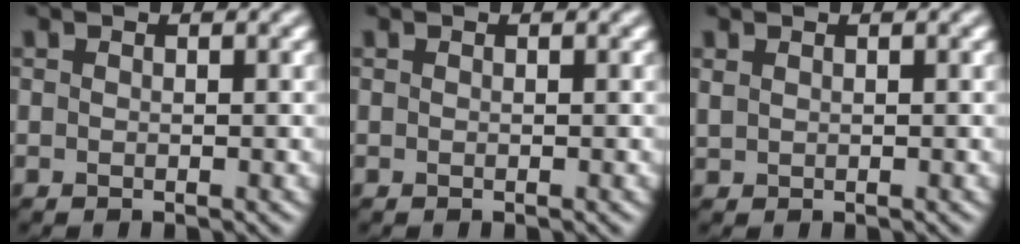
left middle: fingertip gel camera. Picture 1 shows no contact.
{"total": 0.0}
{"total": 0.6, "force": [0.5, 0.3, 0.3], "torque": [-0.012, 0.002, 0.015]}